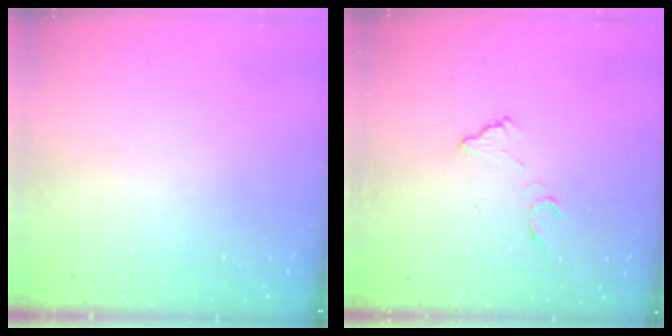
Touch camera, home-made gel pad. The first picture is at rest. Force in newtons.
{"total": 7.2, "press": 7.1, "slide": 0.5}